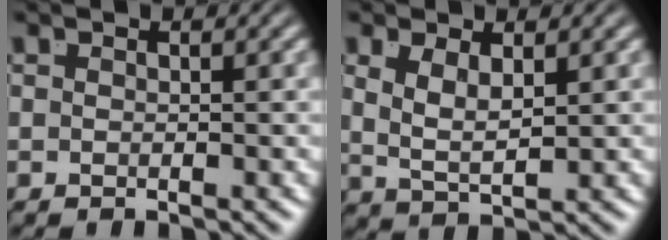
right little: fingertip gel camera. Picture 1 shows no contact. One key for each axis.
{"total": 3.1, "fx": 0.6, "fy": 1.6, "fz": 2.6, "tx": -0.055, "ty": -0.010, "tz": 0.017}